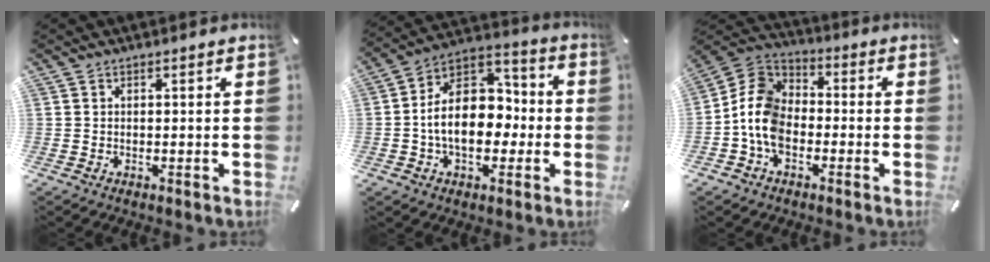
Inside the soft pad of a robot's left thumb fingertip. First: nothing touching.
{"total": 15.5, "force": [-2.2, 10.8, 10.8], "torque": [-0.183, 0.017, -0.040]}
{"total": 9.9, "force": [-3.5, 7.6, 5.4], "torque": [-0.133, 0.022, -0.070]}